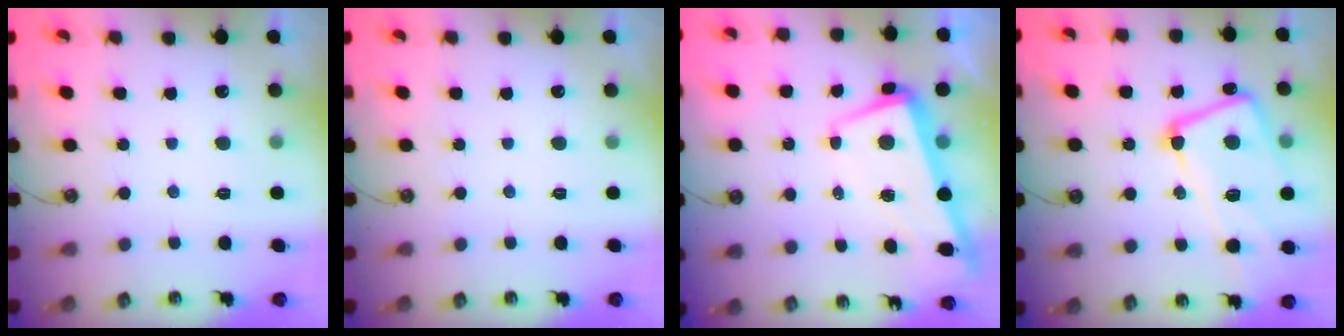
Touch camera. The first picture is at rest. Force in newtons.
{"total": 0.0}
{"total": 1.7, "press": 0.4, "slide": 1.7}
{"total": 12.5, "press": 12.4, "slide": 2.0}